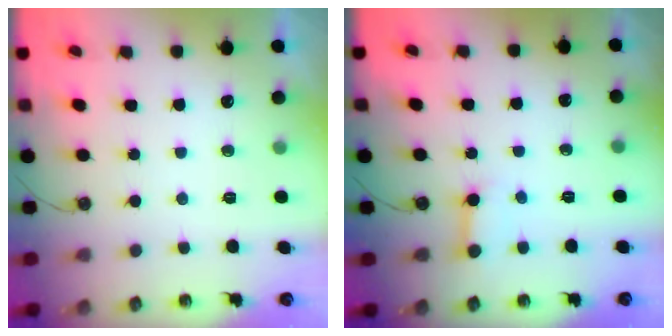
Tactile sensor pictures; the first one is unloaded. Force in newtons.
{"total": 3.9, "press": 3.9, "slide": 0.5}